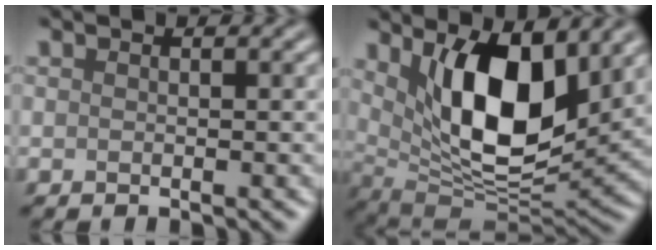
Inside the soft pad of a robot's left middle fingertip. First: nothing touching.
{"total": 10.5, "force": [3.6, 4.5, 8.7], "torque": [-0.141, -0.024, 0.065]}